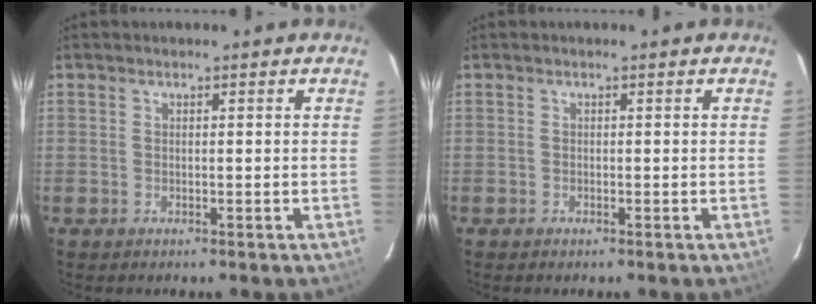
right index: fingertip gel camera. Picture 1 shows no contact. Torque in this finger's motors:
{"motor_torque": [-0.03, -0.01, 0.01, 0.00]}